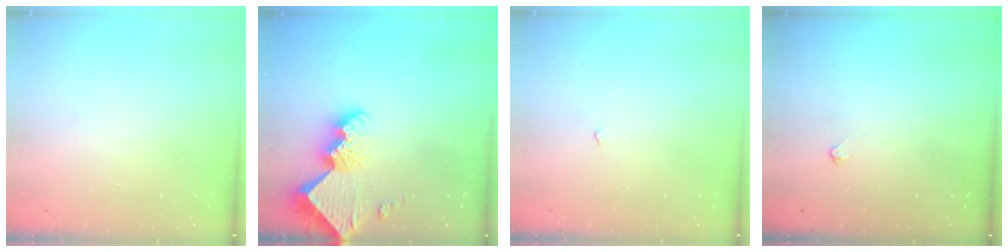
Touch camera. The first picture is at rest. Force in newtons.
{"total": 13.0, "press": 13.0, "slide": 1.3}
{"total": 2.2, "press": 2.1, "slide": 0.4}
{"total": 2.4, "press": 2.4, "slide": 0.5}